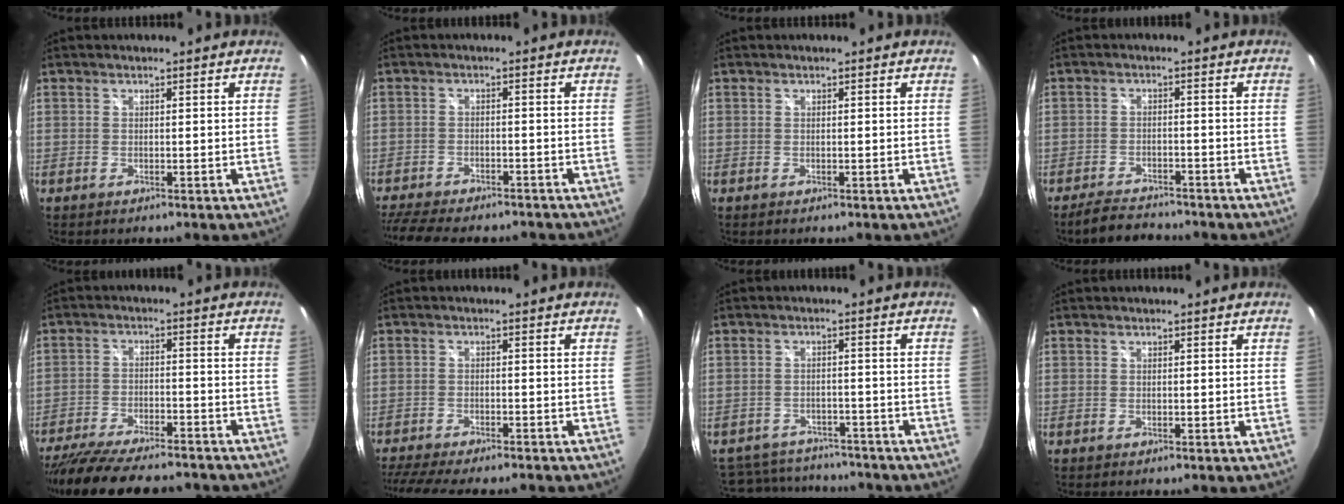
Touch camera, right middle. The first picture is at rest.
{"total": 13.3, "force": [-11.4, 3.7, 5.9], "torque": [-0.136, -0.027, -0.175]}
{"total": 0.0}
{"total": 6.1, "force": [-5.6, 1.6, 1.8], "torque": [-0.055, -0.002, -0.090]}
{"total": 19.6, "force": [-16.8, 4.6, 8.9], "torque": [-0.179, -0.035, -0.252]}
{"total": 12.1, "force": [-10.5, 1.8, 5.7], "torque": [-0.129, -0.029, -0.166]}
{"total": 13.3, "force": [-11.4, 5.7, 3.9], "torque": [-0.101, 0.014, -0.159]}
{"total": 0.0}